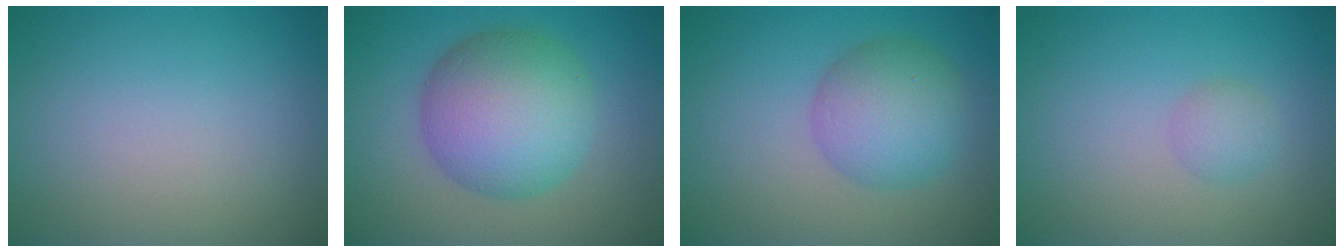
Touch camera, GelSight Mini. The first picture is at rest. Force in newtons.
{"total": 9.0, "press": 9.0, "slide": 0.0}
{"total": 5.5, "press": 5.5, "slide": 0.1}
{"total": 1.4, "press": 1.4, "slide": 0.0}